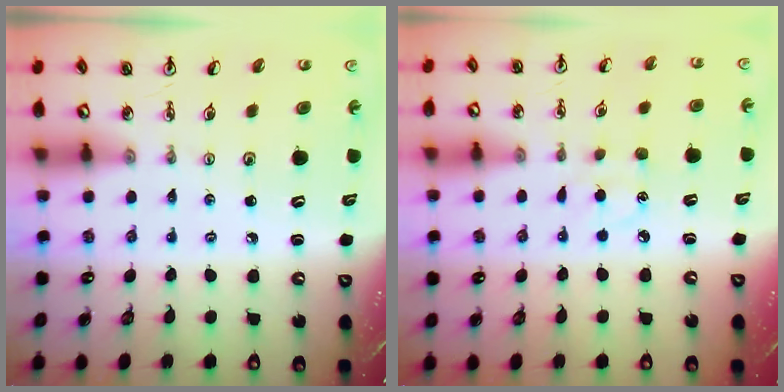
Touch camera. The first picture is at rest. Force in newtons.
{"total": 6.1, "press": 6.1, "slide": 0.7}